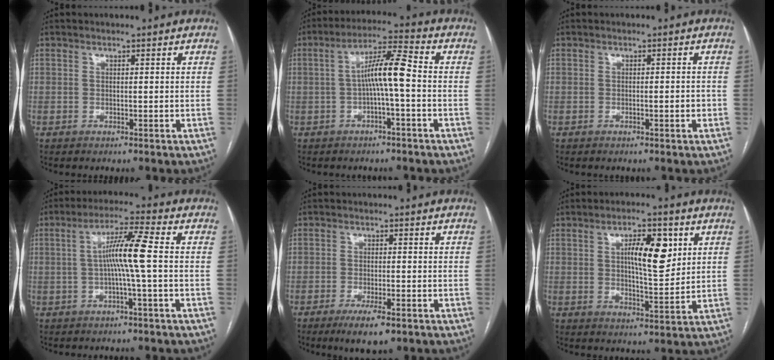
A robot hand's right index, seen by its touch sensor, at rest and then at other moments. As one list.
[{"total": 7.3, "force": [-0.7, 0.4, 7.3], "torque": [-0.132, 0.023, -0.014]}, {"total": 1.5, "force": [-0.4, 0.3, 1.4], "torque": [-0.022, -0.001, -0.006]}, {"total": 7.3, "force": [-0.2, -0.9, 7.2], "torque": [-0.133, 0.012, -0.005]}, {"total": 6.6, "force": [-4.1, 1.0, 5.0], "torque": [-0.085, -0.014, -0.064]}, {"total": 8.7, "force": [2.8, 2.5, 7.9], "torque": [-0.130, 0.008, 0.049]}]